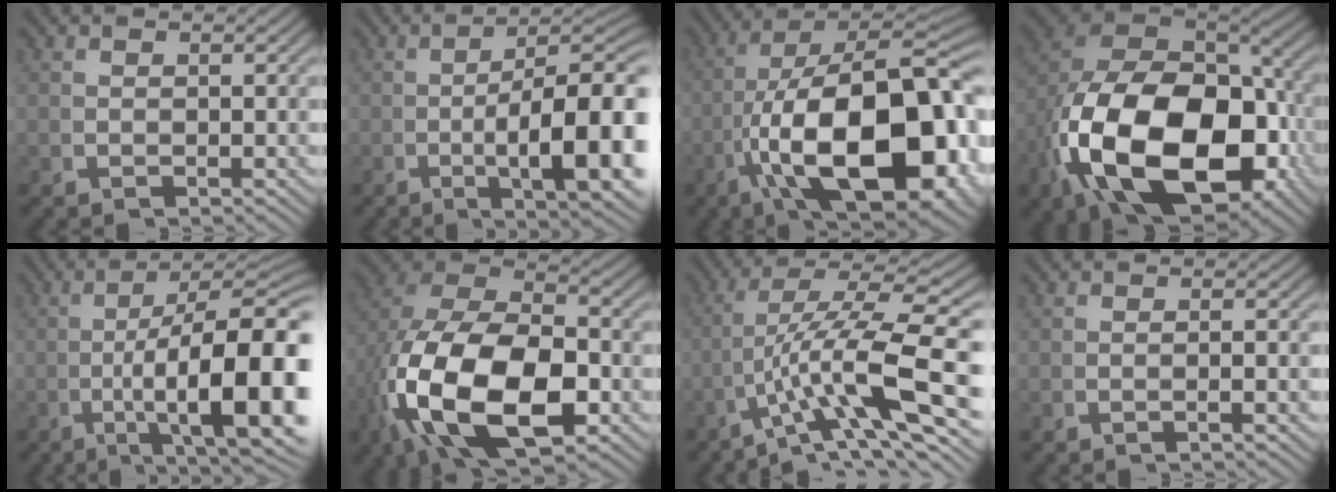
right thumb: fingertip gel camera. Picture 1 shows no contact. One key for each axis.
{"total": 13.5, "fx": -2.1, "fy": 5.8, "fz": 12.0, "tx": -0.196, "ty": -0.045, "tz": -0.005}
{"total": 22.4, "fx": -3.1, "fy": 12.7, "fz": 18.3, "tx": -0.346, "ty": -0.106, "tz": 0.009}
{"total": 22.4, "fx": -2.6, "fy": 14.1, "fz": 17.2, "tx": -0.384, "ty": -0.087, "tz": 0.009}
{"total": 14.8, "fx": -2.0, "fy": 6.8, "fz": 13.0, "tx": -0.216, "ty": -0.045, "tz": -0.002}
{"total": 17.6, "fx": -1.7, "fy": 11.1, "fz": 13.5, "tx": -0.309, "ty": -0.070, "tz": 0.008}
{"total": 10.3, "fx": -1.8, "fy": 4.3, "fz": 9.2, "tx": -0.184, "ty": -0.036, "tz": 0.001}
{"total": 1.0, "fx": -0.5, "fy": -0.2, "fz": 0.9, "tx": -0.016, "ty": 0.009, "tz": -0.011}